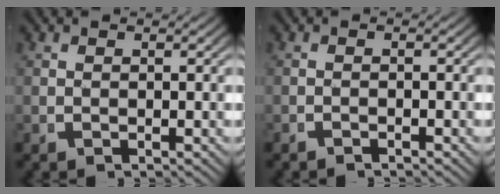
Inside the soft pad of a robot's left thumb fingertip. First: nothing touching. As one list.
[{"total": 0.9, "force": [-0.9, 0.1, 0.1], "torque": [0.001, 0.000, -0.018]}]